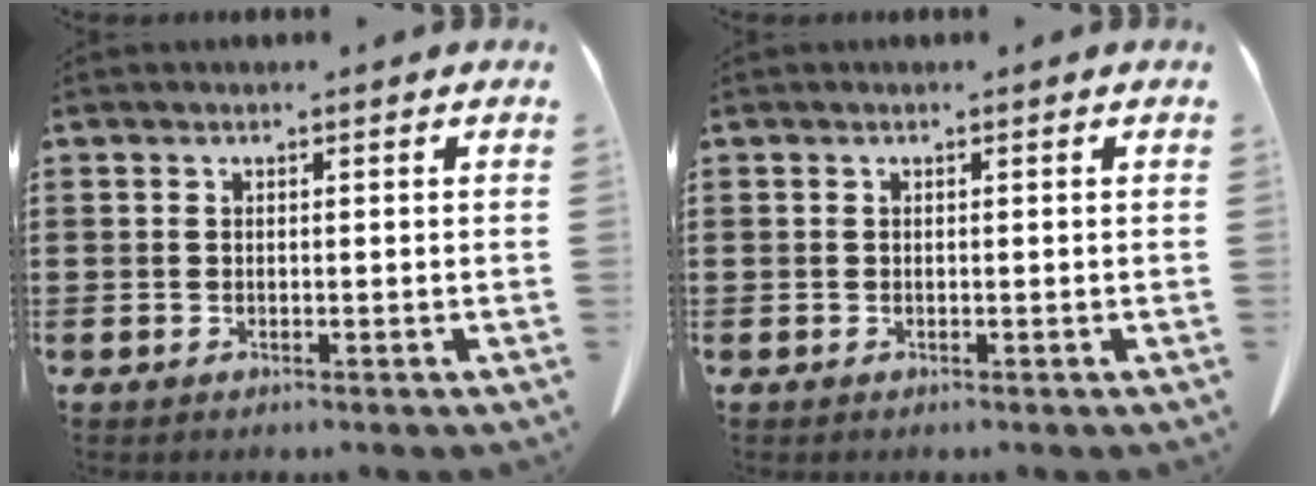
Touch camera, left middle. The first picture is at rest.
{"total": 0.0}